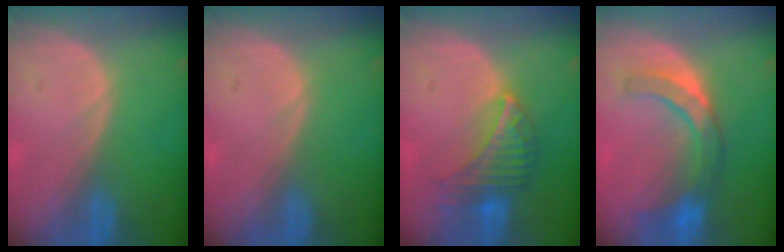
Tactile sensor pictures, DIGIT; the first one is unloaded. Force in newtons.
{"total": 0.0}
{"total": 6.9, "press": 6.7, "slide": 1.6}
{"total": 7.5, "press": 7.3, "slide": 1.8}